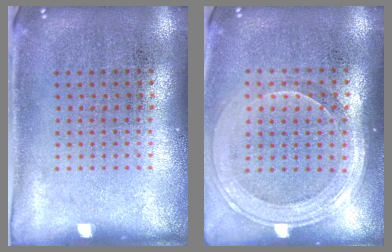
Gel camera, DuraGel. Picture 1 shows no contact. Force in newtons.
{"total": 1.8, "press": 1.7, "slide": 0.8}